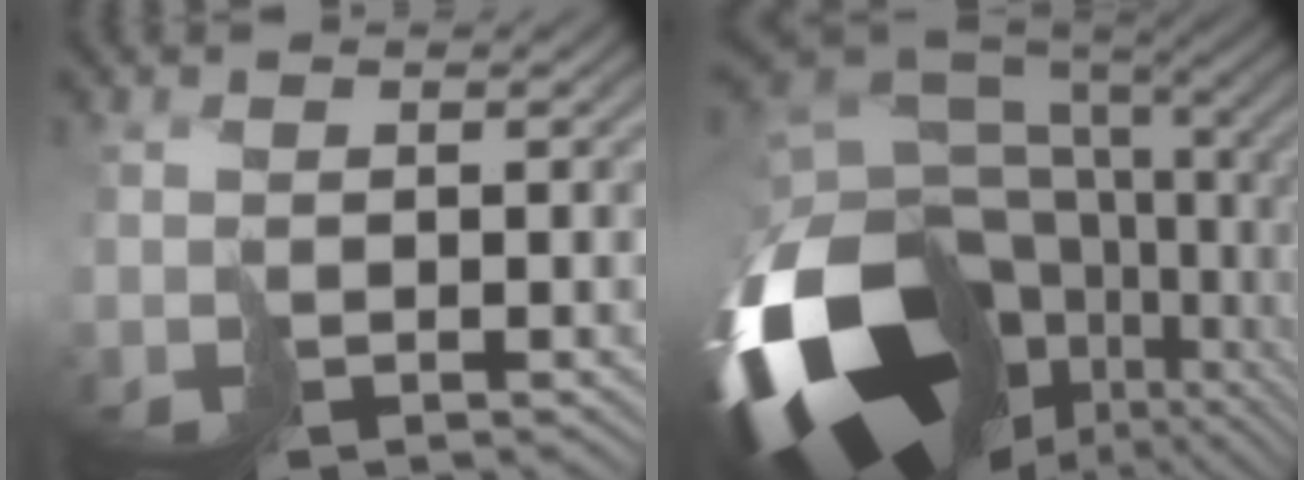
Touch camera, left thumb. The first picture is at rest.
{"total": 21.2, "force": [-7.0, 14.6, 13.8], "torque": [-0.326, -0.048, -0.056]}